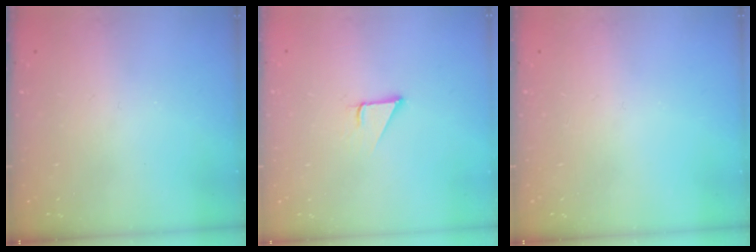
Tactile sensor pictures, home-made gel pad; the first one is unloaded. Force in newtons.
{"total": 1.6, "press": 1.6, "slide": 0.2}
{"total": 0.0}